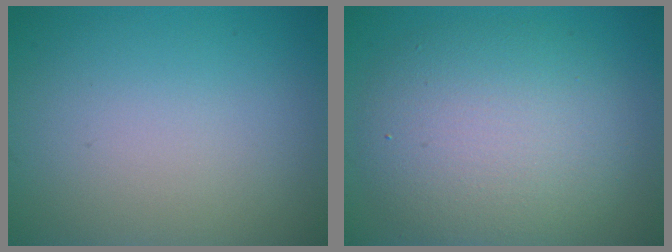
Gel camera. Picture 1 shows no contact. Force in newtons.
{"total": 7.5, "press": 7.5, "slide": 0.3}